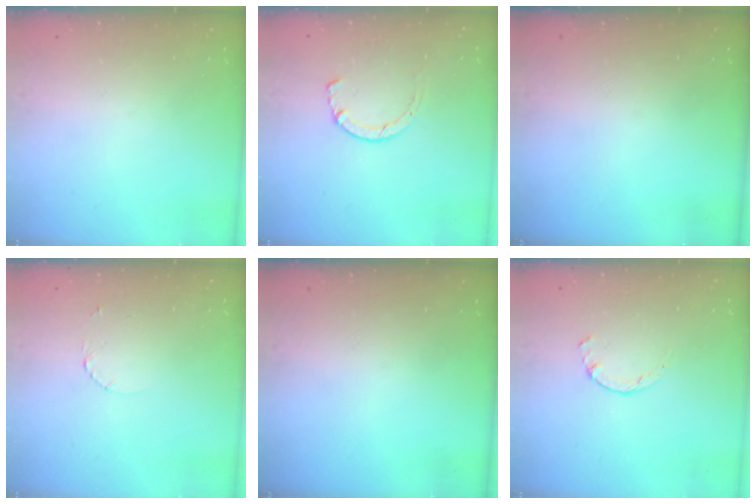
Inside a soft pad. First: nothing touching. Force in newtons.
{"total": 1.5, "press": 1.5, "slide": 0.3}
{"total": 0.0}
{"total": 1.6, "press": 1.6, "slide": 0.2}
{"total": 0.0}
{"total": 0.9, "press": 0.9, "slide": 0.3}